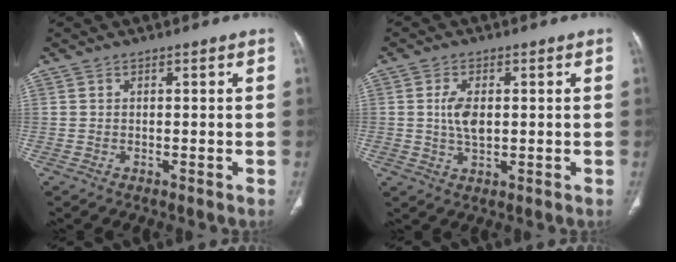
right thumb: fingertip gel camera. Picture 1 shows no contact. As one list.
[{"total": 5.1, "force": [0.5, 2.8, 4.3], "torque": [-0.082, -0.002, 0.012]}]